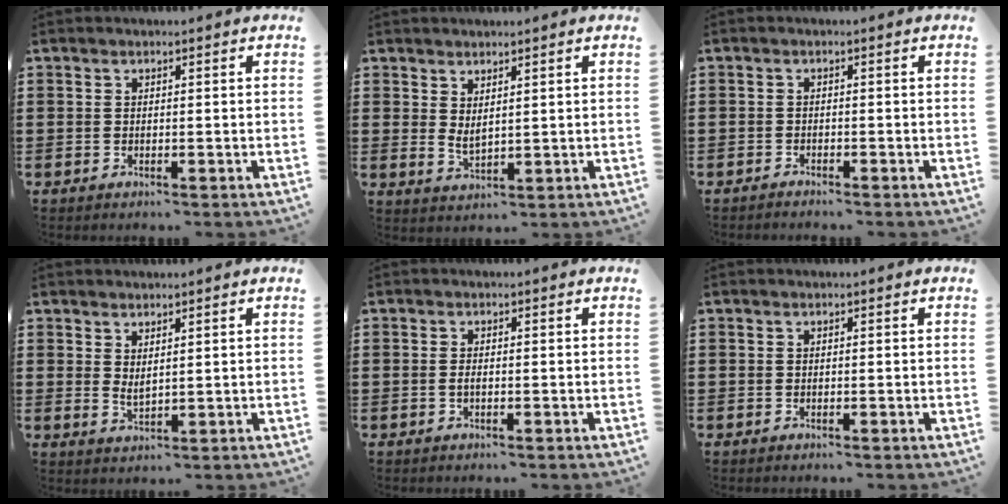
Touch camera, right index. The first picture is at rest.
{"total": 2.1, "force": [1.5, 0.6, 1.3], "torque": [-0.027, 0.001, 0.029]}
{"total": 1.1, "force": [-1.1, -0.1, -0.1], "torque": [-0.001, 0.001, -0.023]}
{"total": 1.9, "force": [1.5, 0.5, 1.1], "torque": [-0.024, 0.000, 0.028]}
{"total": 0.9, "force": [-0.3, 0.3, 0.9], "torque": [-0.018, -0.002, -0.005]}
{"total": 0.0}